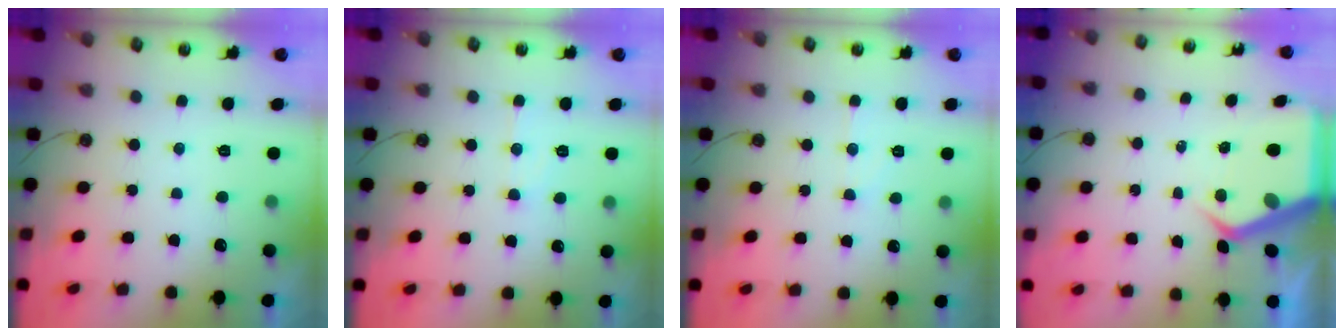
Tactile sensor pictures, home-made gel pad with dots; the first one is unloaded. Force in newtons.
{"total": 6.9, "press": 6.9, "slide": 0.4}
{"total": 6.1, "press": 6.1, "slide": 0.4}
{"total": 6.3, "press": 6.3, "slide": 0.6}